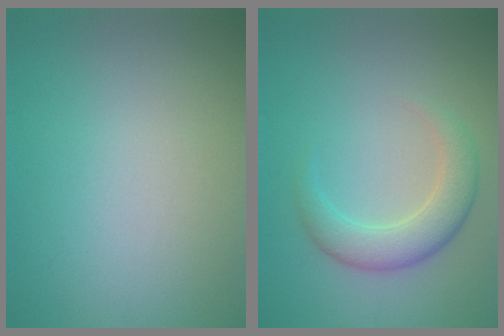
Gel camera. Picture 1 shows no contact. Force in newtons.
{"total": 3.1, "press": 3.1, "slide": 0.2}